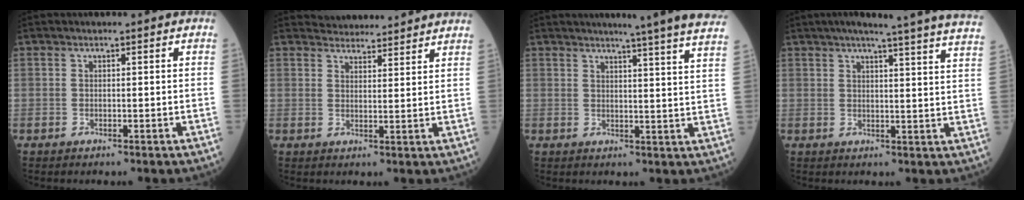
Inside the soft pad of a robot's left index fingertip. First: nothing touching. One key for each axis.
{"total": 8.5, "fx": 8.3, "fy": 0.8, "fz": 1.4, "tx": -0.020, "ty": 0.017, "tz": 0.103}
{"total": 16.8, "fx": 15.1, "fy": -2.0, "fz": 7.1, "tx": -0.101, "ty": -0.070, "tz": 0.161}
{"total": 23.8, "fx": 21.1, "fy": -0.6, "fz": 10.8, "tx": -0.157, "ty": -0.038, "tz": 0.245}